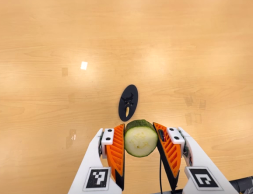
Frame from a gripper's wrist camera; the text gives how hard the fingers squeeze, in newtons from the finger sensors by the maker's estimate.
{"total": 9.4, "left": 8.2, "right": 10.5}